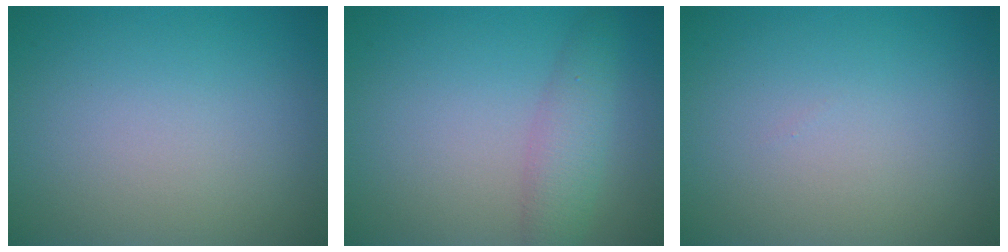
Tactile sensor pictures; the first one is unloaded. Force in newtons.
{"total": 2.9, "press": 2.9, "slide": 0.1}
{"total": 0.0}